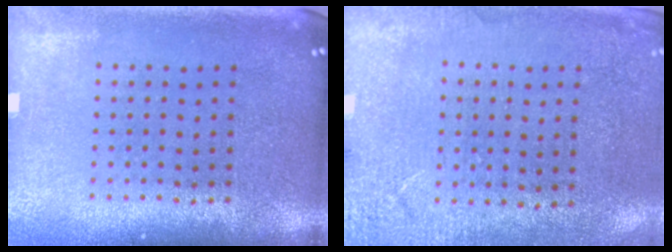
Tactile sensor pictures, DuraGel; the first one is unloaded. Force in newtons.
{"total": 2.6, "press": 2.4, "slide": 0.9}